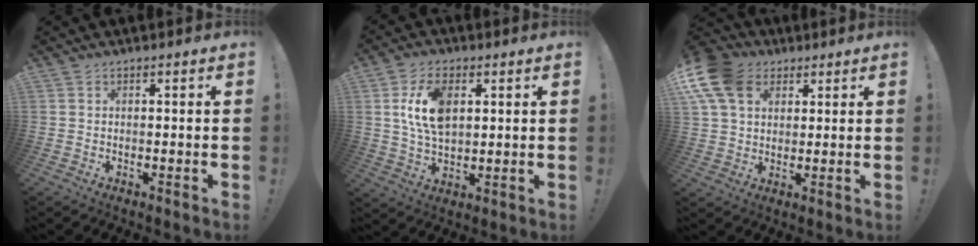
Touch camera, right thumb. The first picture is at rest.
{"total": 12.1, "force": [3.4, 7.3, 9.0], "torque": [-0.177, 0.003, 0.060]}
{"total": 14.0, "force": [5.5, 10.2, 7.9], "torque": [-0.151, -0.024, 0.105]}